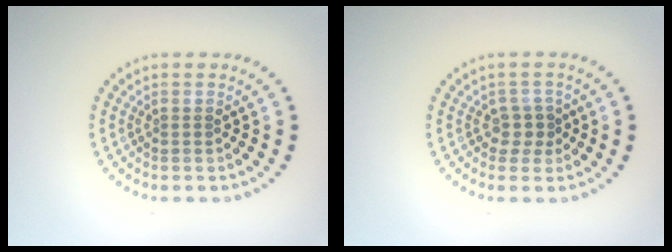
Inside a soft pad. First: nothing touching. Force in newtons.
{"total": 1.8, "press": 1.5, "slide": 1.0}